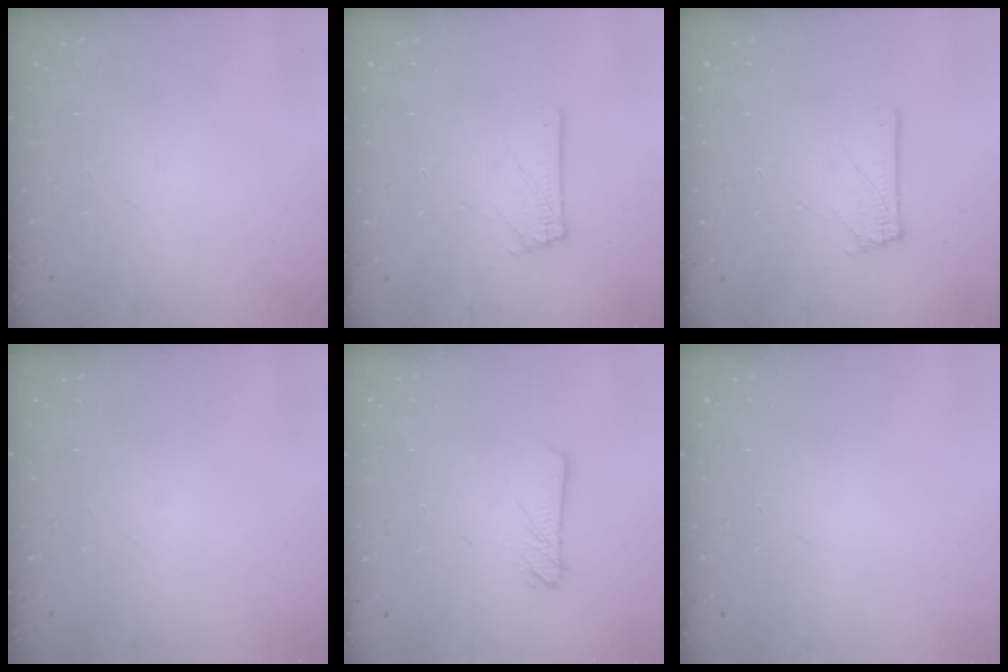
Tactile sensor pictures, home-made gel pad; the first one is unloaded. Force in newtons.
{"total": 2.3, "press": 2.3, "slide": 0.3}
{"total": 2.3, "press": 2.3, "slide": 0.3}
{"total": 0.0}
{"total": 2.1, "press": 2.1, "slide": 0.1}
{"total": 0.0}